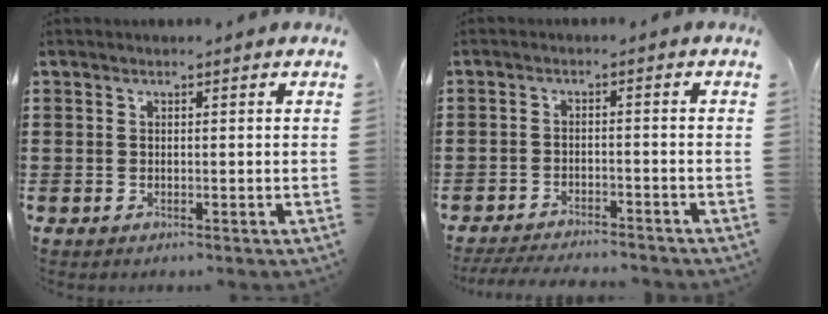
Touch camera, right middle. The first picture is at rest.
{"total": 3.6, "force": [-3.5, 0.2, 0.7], "torque": [-0.019, -0.002, -0.073]}